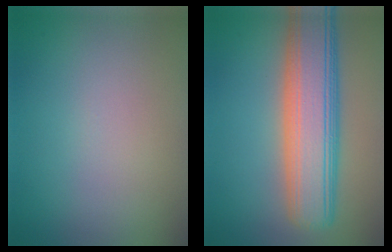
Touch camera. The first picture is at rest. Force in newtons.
{"total": 9.4, "press": 9.4, "slide": 0.6}